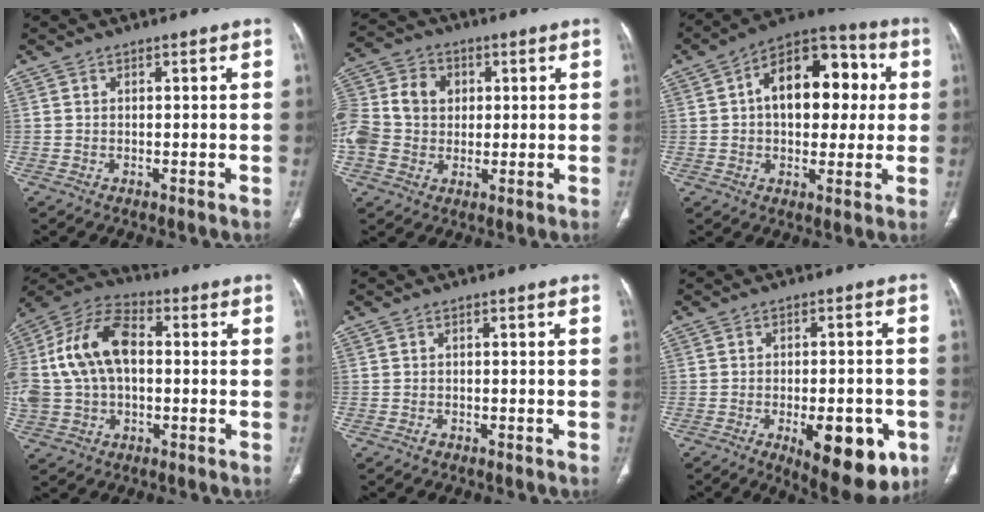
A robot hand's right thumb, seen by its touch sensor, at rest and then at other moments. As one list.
[{"total": 17.3, "force": [1.5, 14.1, 9.8], "torque": [-0.221, 0.035, 0.031]}, {"total": 17.5, "force": [2.7, 10.7, 13.6], "torque": [-0.162, 0.031, 0.034]}, {"total": 18.6, "force": [1.4, 11.8, 14.3], "torque": [-0.302, 0.035, 0.022]}, {"total": 0.7, "force": [-0.5, 0.4, 0.2], "torque": [-0.004, 0.001, -0.009]}, {"total": 14.5, "force": [-5.5, 6.0, 12.0], "torque": [-0.138, 0.008, -0.062]}]